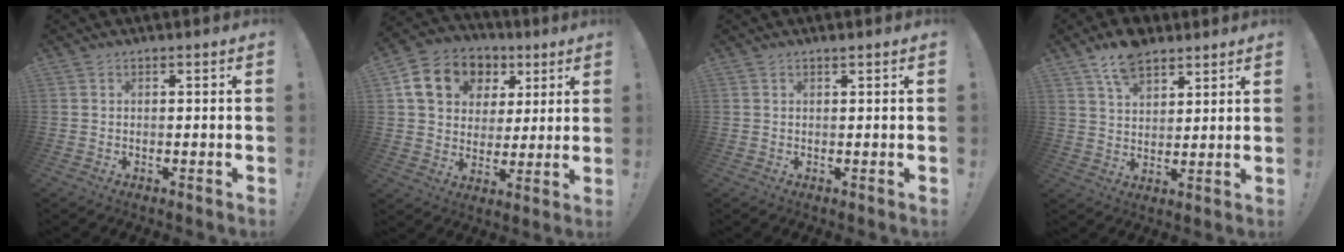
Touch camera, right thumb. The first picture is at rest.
{"total": 15.2, "force": [6.4, 11.9, 6.9], "torque": [-0.103, -0.018, 0.132]}
{"total": 0.6, "force": [0.5, -0.1, 0.2], "torque": [0.002, -0.003, 0.008]}
{"total": 9.5, "force": [7.0, 4.9, 4.2], "torque": [-0.073, -0.035, 0.130]}